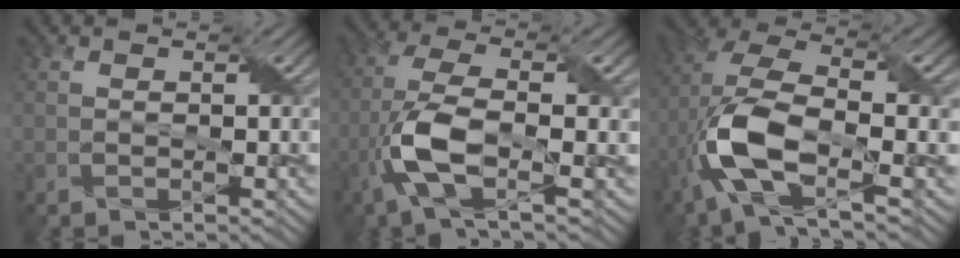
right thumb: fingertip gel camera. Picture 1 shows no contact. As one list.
[{"total": 8.6, "force": [-2.6, 2.7, 7.7], "torque": [-0.179, 0.010, -0.060]}, {"total": 11.4, "force": [-3.4, 4.5, 9.9], "torque": [-0.223, 0.008, -0.077]}]